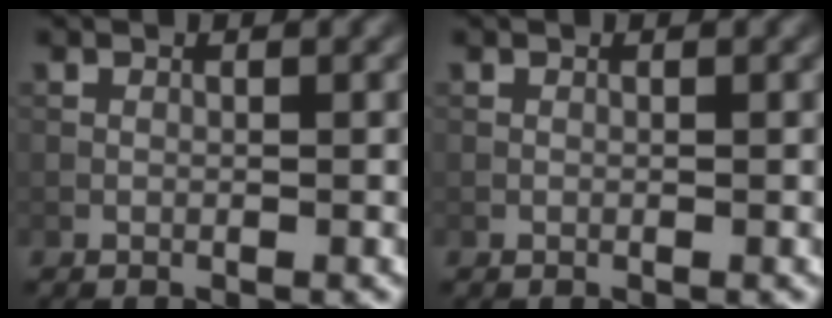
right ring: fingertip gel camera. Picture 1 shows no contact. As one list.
[{"total": 0.0}]